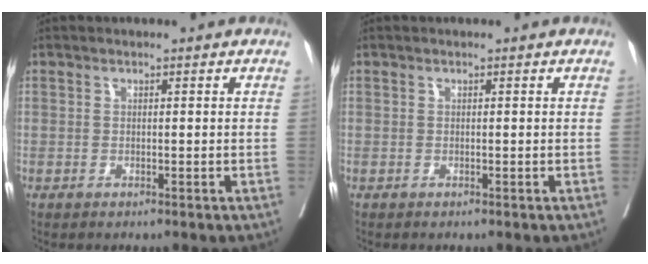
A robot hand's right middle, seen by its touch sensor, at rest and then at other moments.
{"total": 0.0}